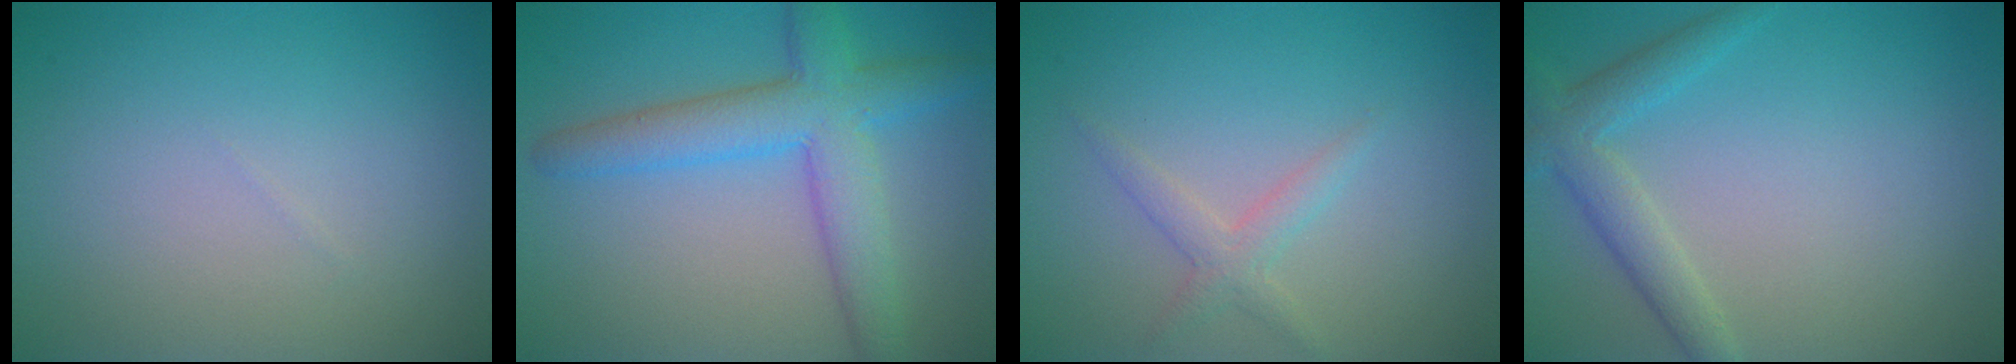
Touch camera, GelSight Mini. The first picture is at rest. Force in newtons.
{"total": 5.9, "press": 5.9, "slide": 0.2}
{"total": 1.8, "press": 1.8, "slide": 0.1}
{"total": 3.0, "press": 3.0, "slide": 0.1}